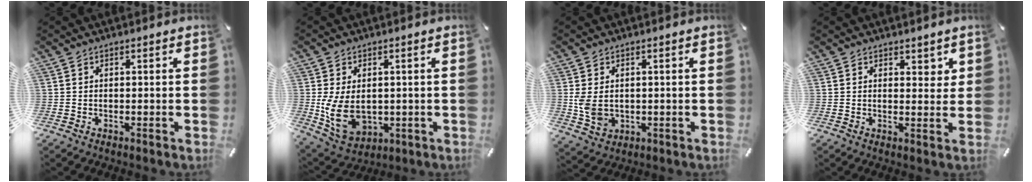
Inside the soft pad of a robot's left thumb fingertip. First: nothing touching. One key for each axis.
{"total": 9.9, "fx": -0.1, "fy": 7.4, "fz": 6.6, "tx": -0.120, "ty": -0.003, "tz": 0.003}
{"total": 5.4, "fx": 0.3, "fy": 4.2, "fz": 3.3, "tx": -0.066, "ty": -0.005, "tz": 0.001}
{"total": 2.8, "fx": 1.9, "fy": 1.8, "fz": 0.8, "tx": 0.012, "ty": -0.011, "tz": 0.027}